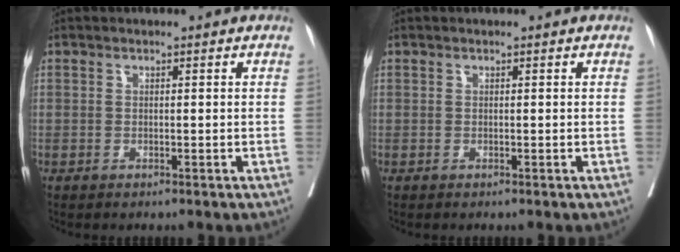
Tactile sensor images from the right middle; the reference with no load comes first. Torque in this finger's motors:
{"motor_torque": [-0.04, 0.08, -0.17, -0.03]}